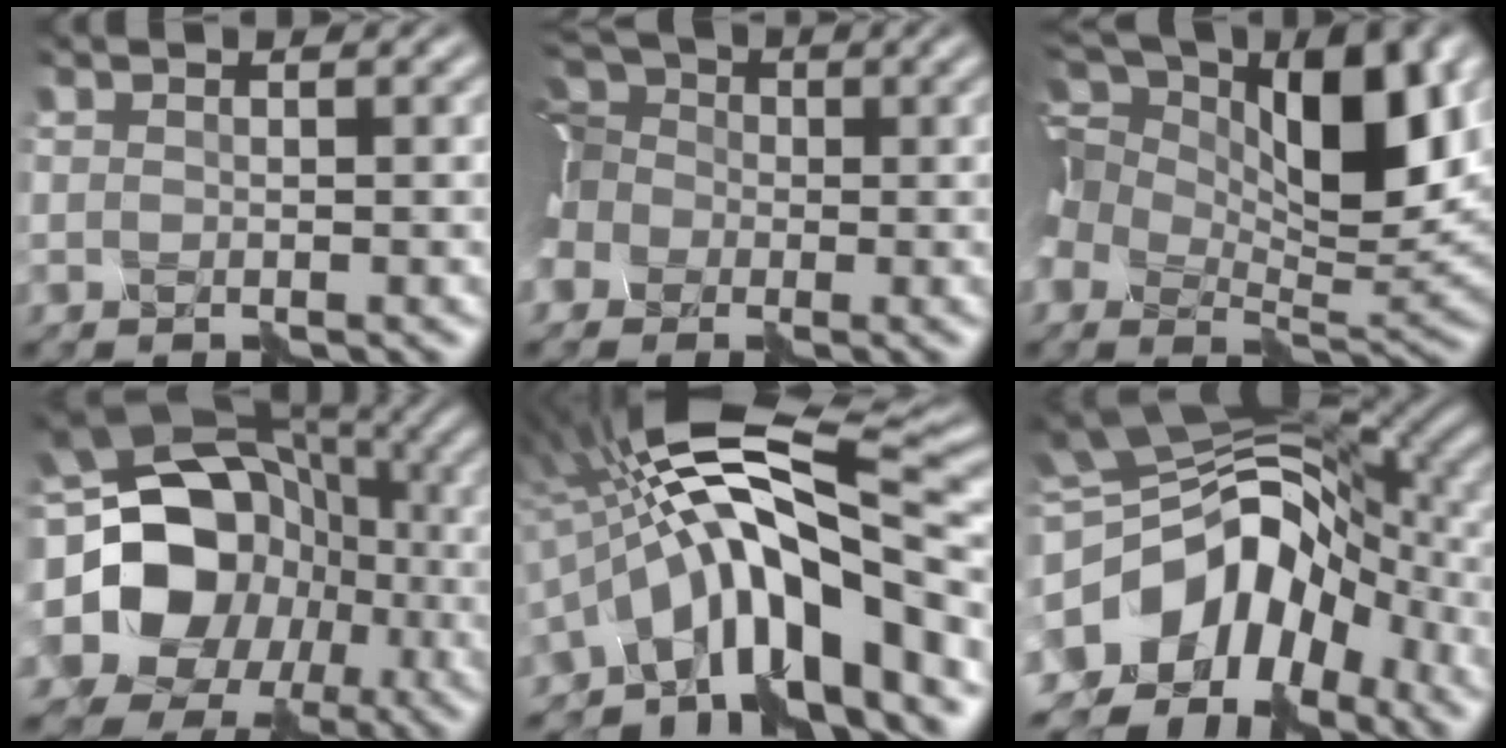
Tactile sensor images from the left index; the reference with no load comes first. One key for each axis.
{"total": 7.9, "fx": -1.8, "fy": 6.4, "fz": 4.3, "tx": -0.111, "ty": 0.019, "tz": -0.054}
{"total": 13.0, "fx": 2.8, "fy": 6.9, "fz": 10.6, "tx": -0.202, "ty": 0.010, "tz": 0.039}
{"total": 17.8, "fx": -1.7, "fy": 15.5, "fz": 8.5, "tx": -0.182, "ty": 0.006, "tz": -0.050}
{"total": 13.1, "fx": -4.0, "fy": 4.4, "fz": 11.7, "tx": -0.176, "ty": 0.027, "tz": -0.080}
{"total": 13.2, "fx": -3.9, "fy": 8.5, "fz": 9.3, "tx": -0.162, "ty": 0.007, "tz": -0.077}